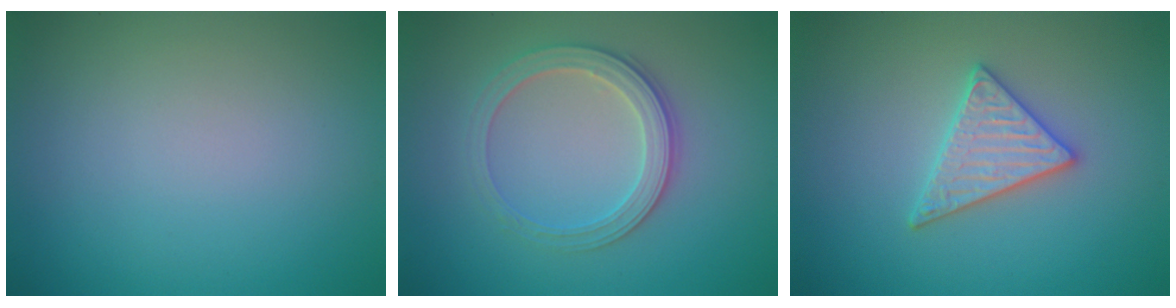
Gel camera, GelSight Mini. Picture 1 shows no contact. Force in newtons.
{"total": 3.1, "press": 2.9, "slide": 1.0}
{"total": 2.9, "press": 2.8, "slide": 0.5}